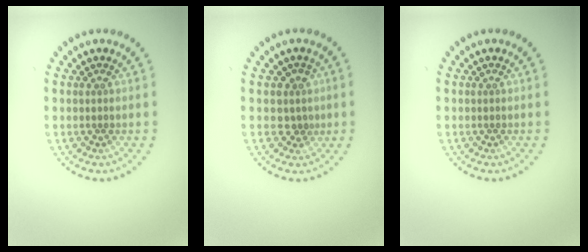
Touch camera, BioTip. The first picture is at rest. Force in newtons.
{"total": 1.8, "press": 1.5, "slide": 1.1}
{"total": 0.0}